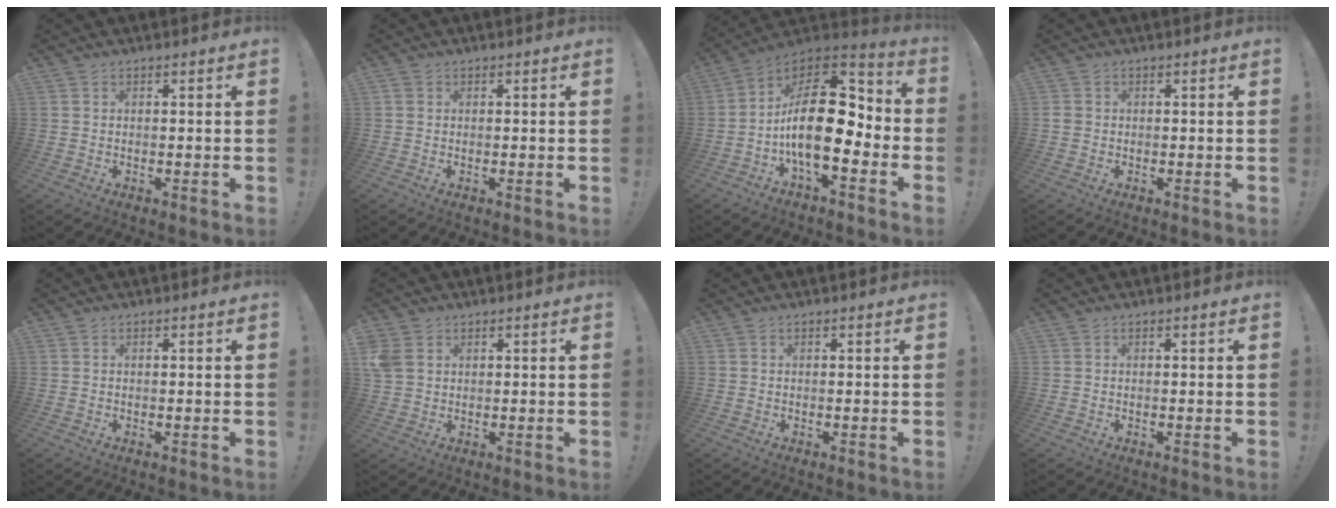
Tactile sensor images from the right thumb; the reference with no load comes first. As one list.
[{"total": 1.0, "force": [0.4, 0.9, 0.3], "torque": [-0.013, 0.005, 0.010]}, {"total": 22.0, "force": [-2.1, 11.1, 19.0], "torque": [-0.336, 0.012, -0.032]}, {"total": 1.3, "force": [0.0, 1.2, 0.5], "torque": [-0.015, 0.006, 0.002]}, {"total": 0.0}, {"total": 5.1, "force": [1.9, 3.9, 2.7], "torque": [-0.057, 0.003, 0.040]}, {"total": 0.0}, {"total": 0.0}]